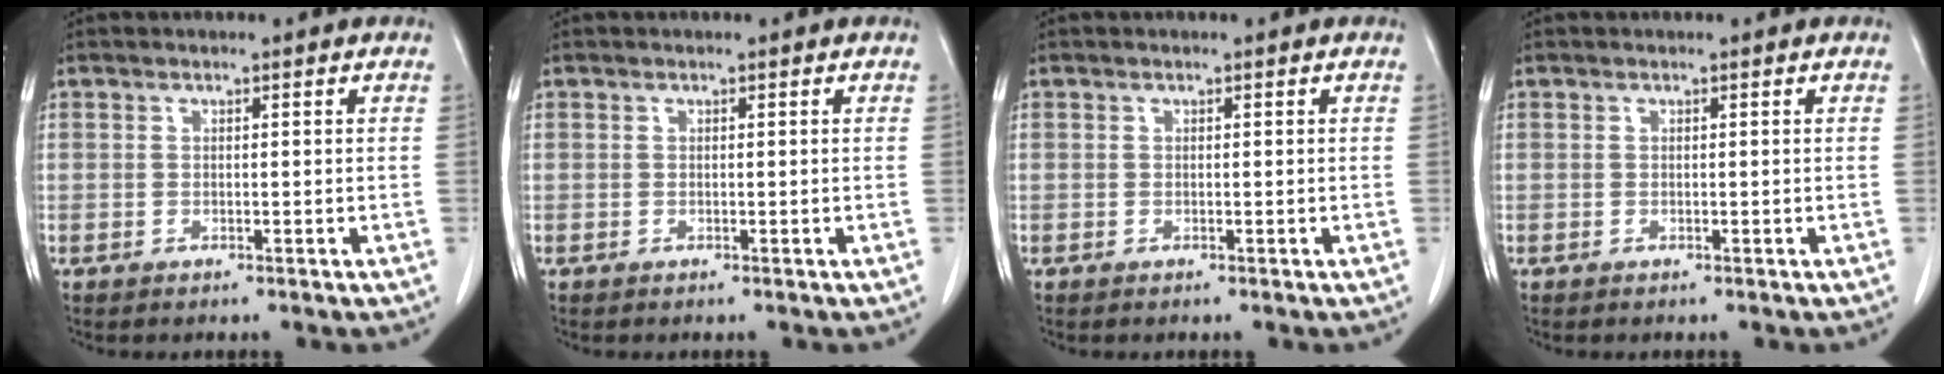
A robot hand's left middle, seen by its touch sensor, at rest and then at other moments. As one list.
[{"total": 0.0}, {"total": 0.0}, {"total": 0.0}]